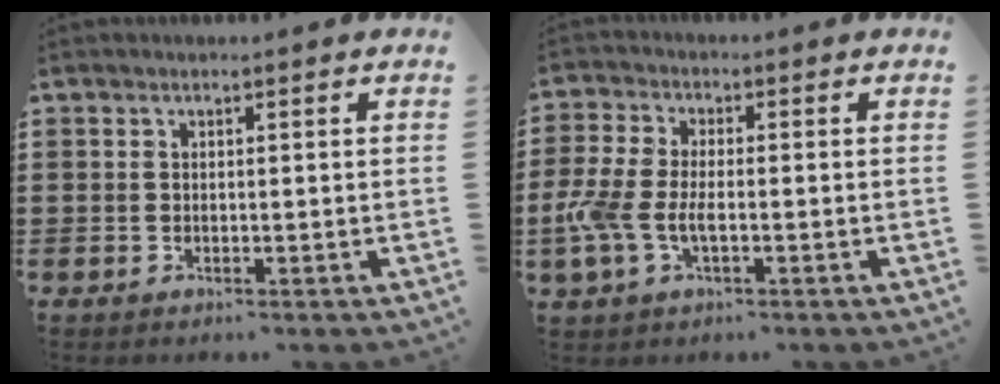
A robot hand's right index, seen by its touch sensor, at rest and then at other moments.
{"total": 6.0, "force": [-1.7, 2.8, 5.0], "torque": [-0.134, -0.010, -0.042]}